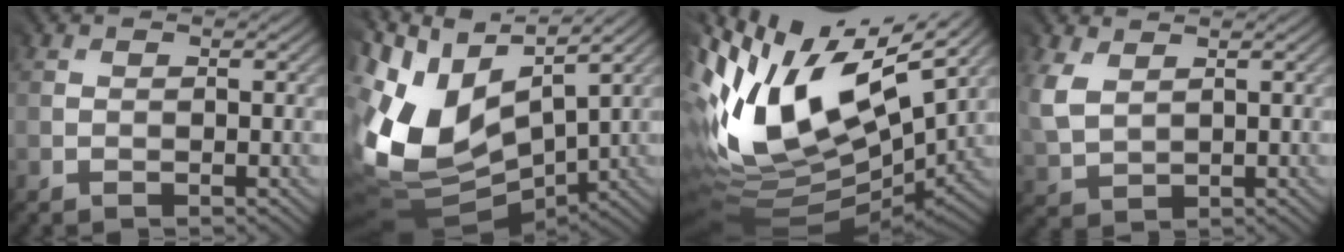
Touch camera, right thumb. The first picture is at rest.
{"total": 13.3, "force": [3.0, 8.1, 10.1], "torque": [-0.241, 0.002, 0.064]}
{"total": 15.2, "force": [5.4, 7.4, 12.2], "torque": [-0.247, 0.010, 0.105]}
{"total": 4.1, "force": [2.8, 2.7, 1.4], "torque": [-0.060, 0.009, 0.057]}